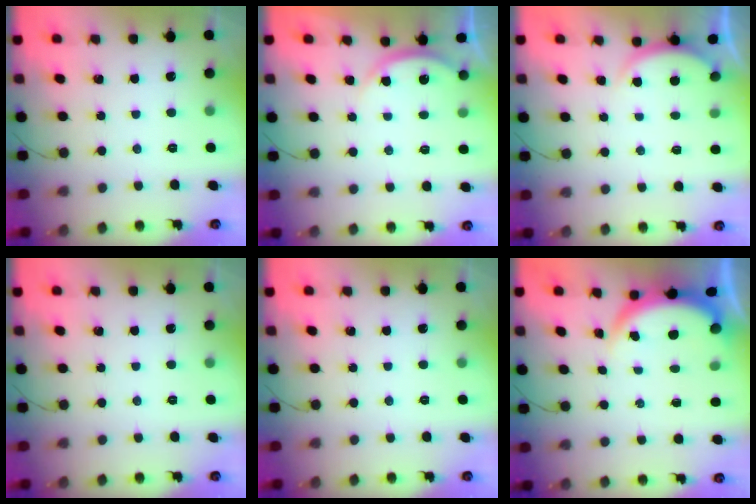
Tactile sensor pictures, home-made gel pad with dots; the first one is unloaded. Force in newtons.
{"total": 4.2, "press": 4.1, "slide": 0.5}
{"total": 1.9, "press": 1.9, "slide": 0.5}
{"total": 0.0}
{"total": 0.0}
{"total": 4.0, "press": 4.0, "slide": 0.2}